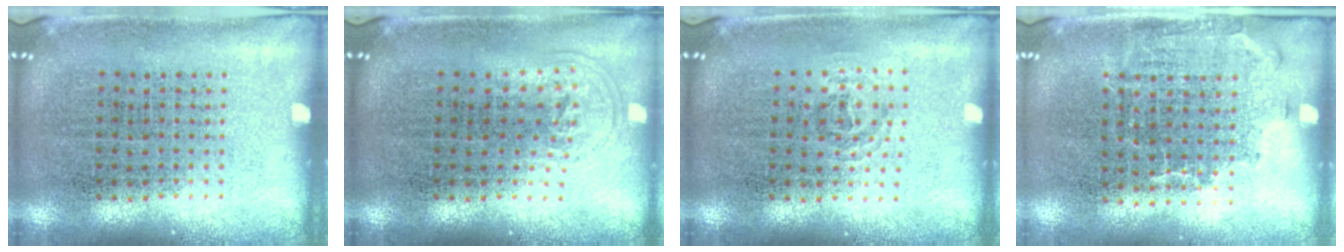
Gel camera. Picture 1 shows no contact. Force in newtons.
{"total": 0.9, "press": 0.6, "slide": 0.6}
{"total": 0.9, "press": 0.6, "slide": 0.7}
{"total": 1.5, "press": 1.1, "slide": 0.9}